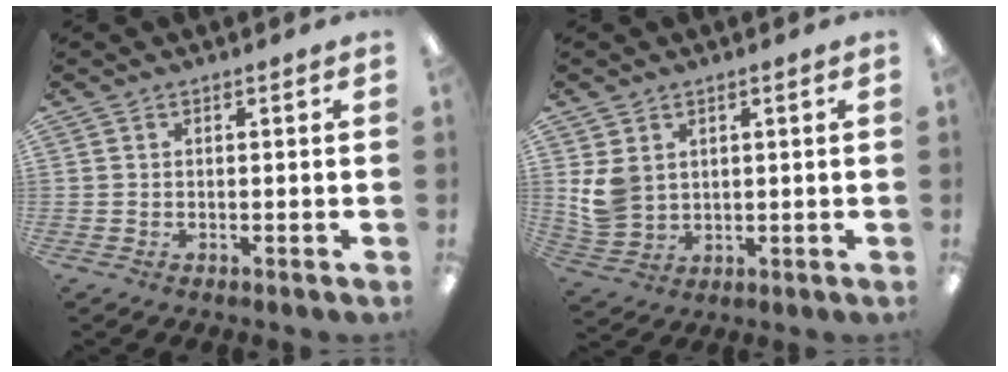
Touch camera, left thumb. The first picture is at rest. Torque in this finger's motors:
{"motor_torque": [0.52, 0.44, 1.08, -0.42, 0.01]}